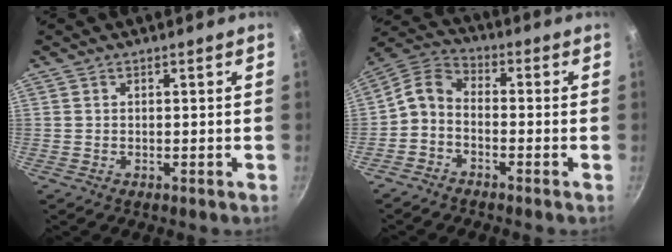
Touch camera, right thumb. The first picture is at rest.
{"total": 6.3, "force": [-2.4, 4.0, 4.2], "torque": [-0.095, 0.048, -0.062]}